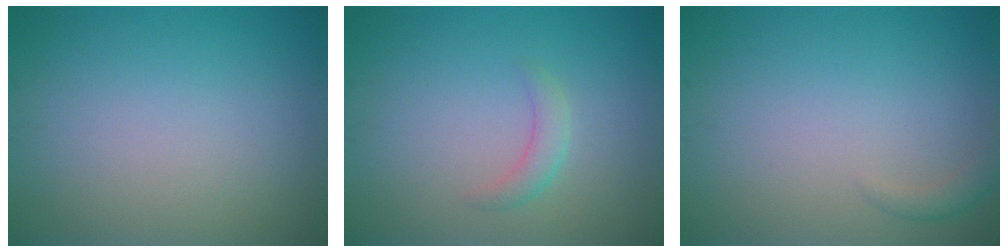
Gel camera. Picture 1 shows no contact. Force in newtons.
{"total": 1.6, "press": 1.6, "slide": 0.1}
{"total": 1.1, "press": 1.1, "slide": 0.1}